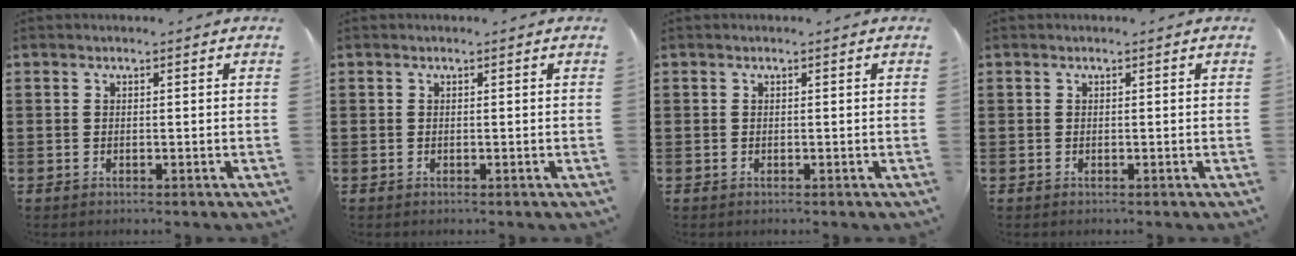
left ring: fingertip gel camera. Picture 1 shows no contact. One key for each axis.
{"total": 0.0}
{"total": 0.0}
{"total": 0.0}